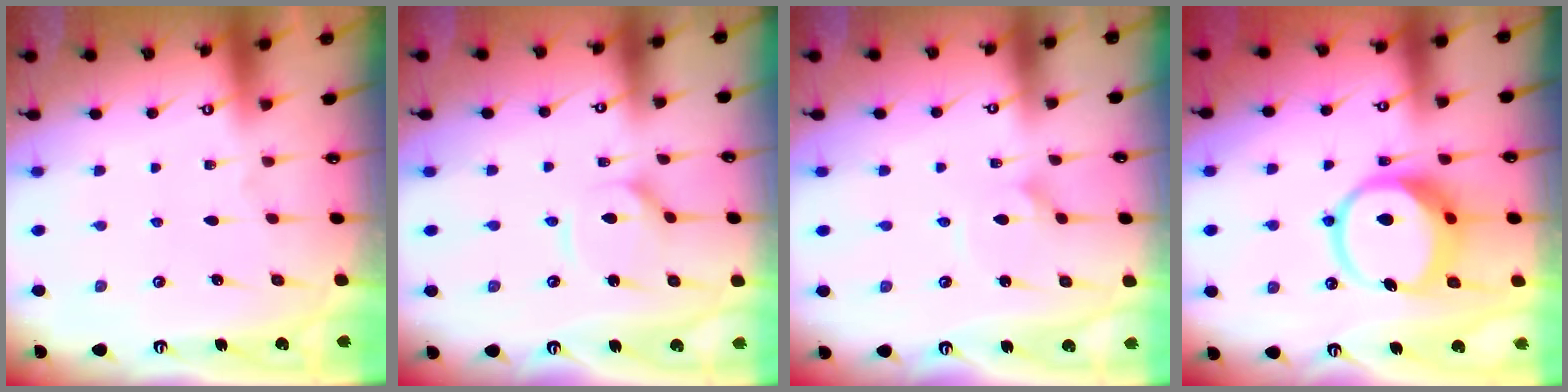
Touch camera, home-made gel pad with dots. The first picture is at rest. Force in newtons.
{"total": 4.1, "press": 4.1, "slide": 0.4}
{"total": 2.2, "press": 2.2, "slide": 0.1}
{"total": 13.6, "press": 13.4, "slide": 2.2}